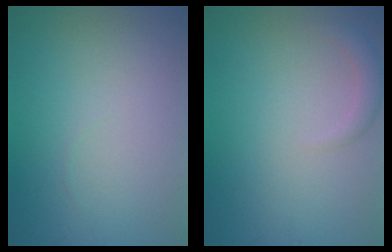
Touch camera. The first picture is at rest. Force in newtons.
{"total": 1.7, "press": 1.7, "slide": 0.1}